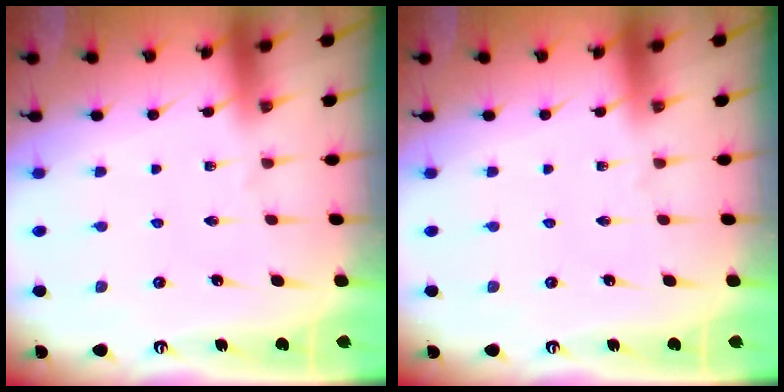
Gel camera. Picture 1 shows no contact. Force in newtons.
{"total": 0.0}